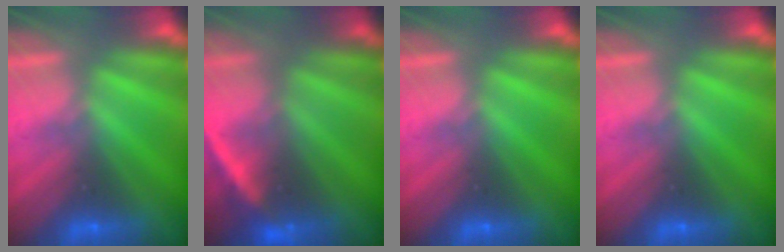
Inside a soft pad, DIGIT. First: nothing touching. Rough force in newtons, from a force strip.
{"total": 2.2}
{"total": 0.0}
{"total": 0.0}